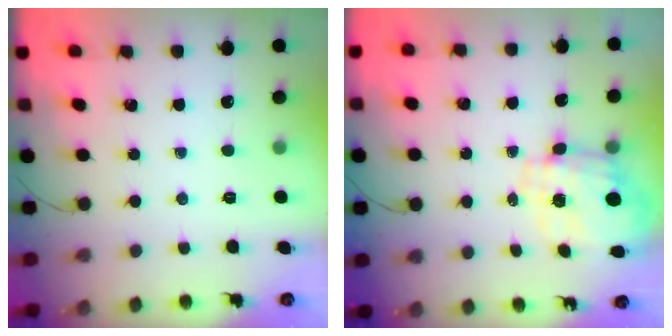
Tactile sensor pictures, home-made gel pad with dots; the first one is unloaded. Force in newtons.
{"total": 3.9, "press": 3.5, "slide": 1.6}